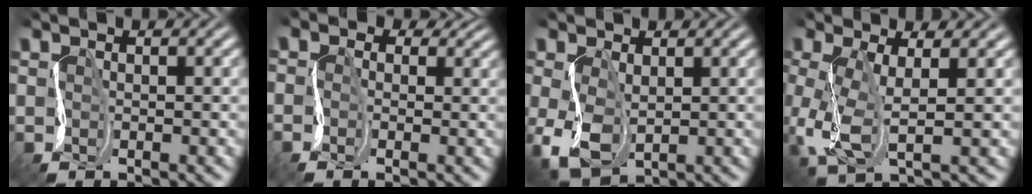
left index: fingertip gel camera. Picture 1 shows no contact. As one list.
[{"total": 1.9, "force": [-0.4, 1.8, 0.4], "torque": [-0.005, 0.009, -0.023]}, {"total": 2.8, "force": [-1.0, 1.8, 1.9], "torque": [-0.071, -0.008, -0.006]}, {"total": 4.1, "force": [-1.3, 1.2, 3.7], "torque": [-0.109, -0.005, -0.020]}]